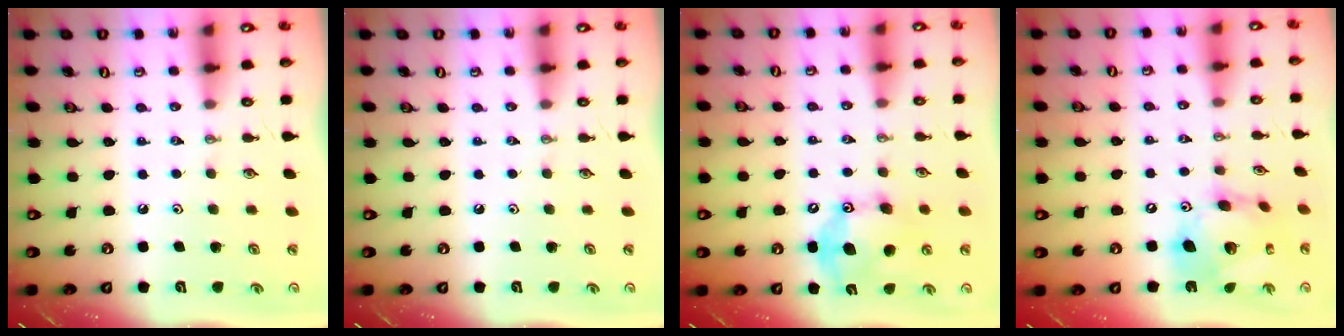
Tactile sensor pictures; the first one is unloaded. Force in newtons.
{"total": 0.0}
{"total": 13.7, "press": 13.7, "slide": 0.2}
{"total": 17.4, "press": 17.3, "slide": 2.0}